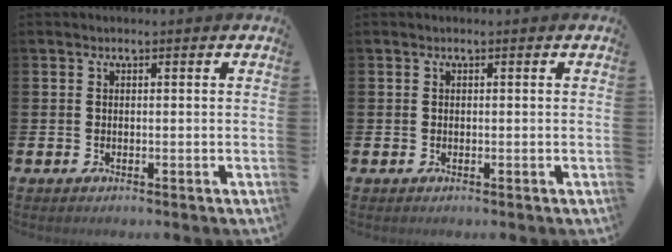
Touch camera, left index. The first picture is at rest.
{"total": 0.0}